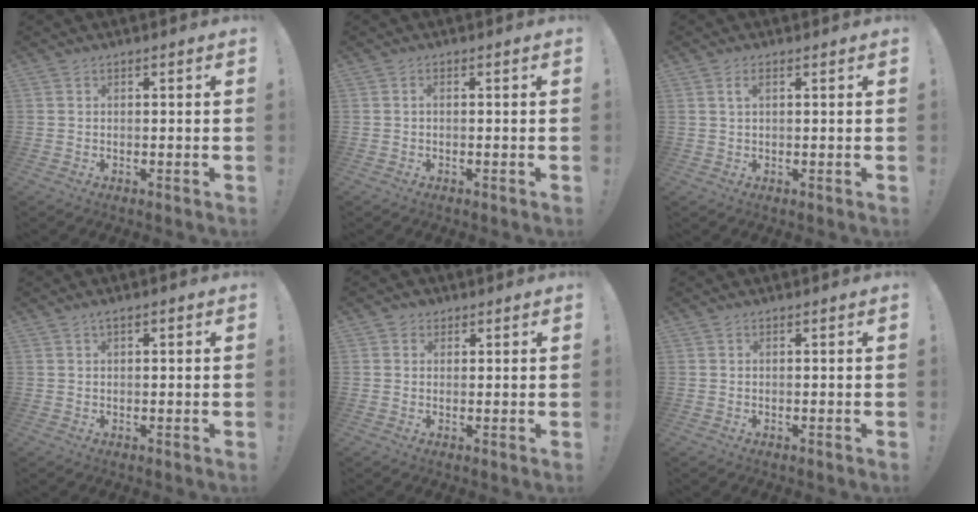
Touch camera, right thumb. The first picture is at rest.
{"total": 0.8, "force": [-0.2, 0.0, 0.8], "torque": [-0.018, 0.003, -0.004]}
{"total": 2.5, "force": [0.9, 1.1, 2.0], "torque": [-0.040, 0.002, 0.014]}
{"total": 1.5, "force": [0.6, 0.6, 1.2], "torque": [-0.016, -0.001, 0.009]}
{"total": 2.2, "force": [1.0, 2.0, 0.3], "torque": [-0.002, 0.000, 0.017]}
{"total": 0.0}